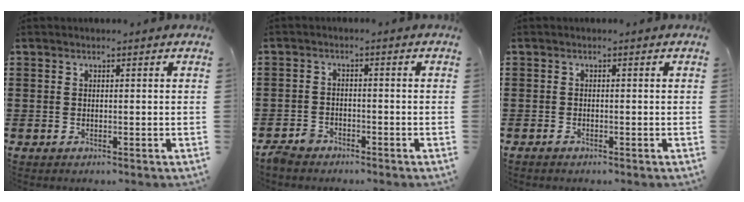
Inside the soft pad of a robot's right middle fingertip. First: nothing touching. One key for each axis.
{"total": 2.6, "fx": -2.4, "fy": 1.0, "fz": 0.5, "tx": -0.027, "ty": -0.001, "tz": -0.054}
{"total": 0.6, "fx": -0.6, "fy": 0.2, "fz": 0.2, "tx": -0.005, "ty": -0.002, "tz": -0.011}